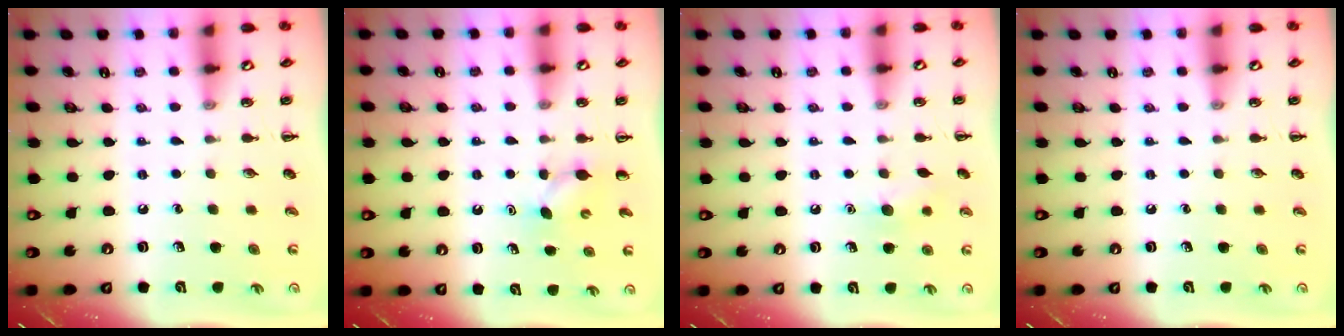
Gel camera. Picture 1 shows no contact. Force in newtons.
{"total": 3.7, "press": 3.4, "slide": 1.3}
{"total": 6.2, "press": 6.0, "slide": 1.5}
{"total": 0.0}